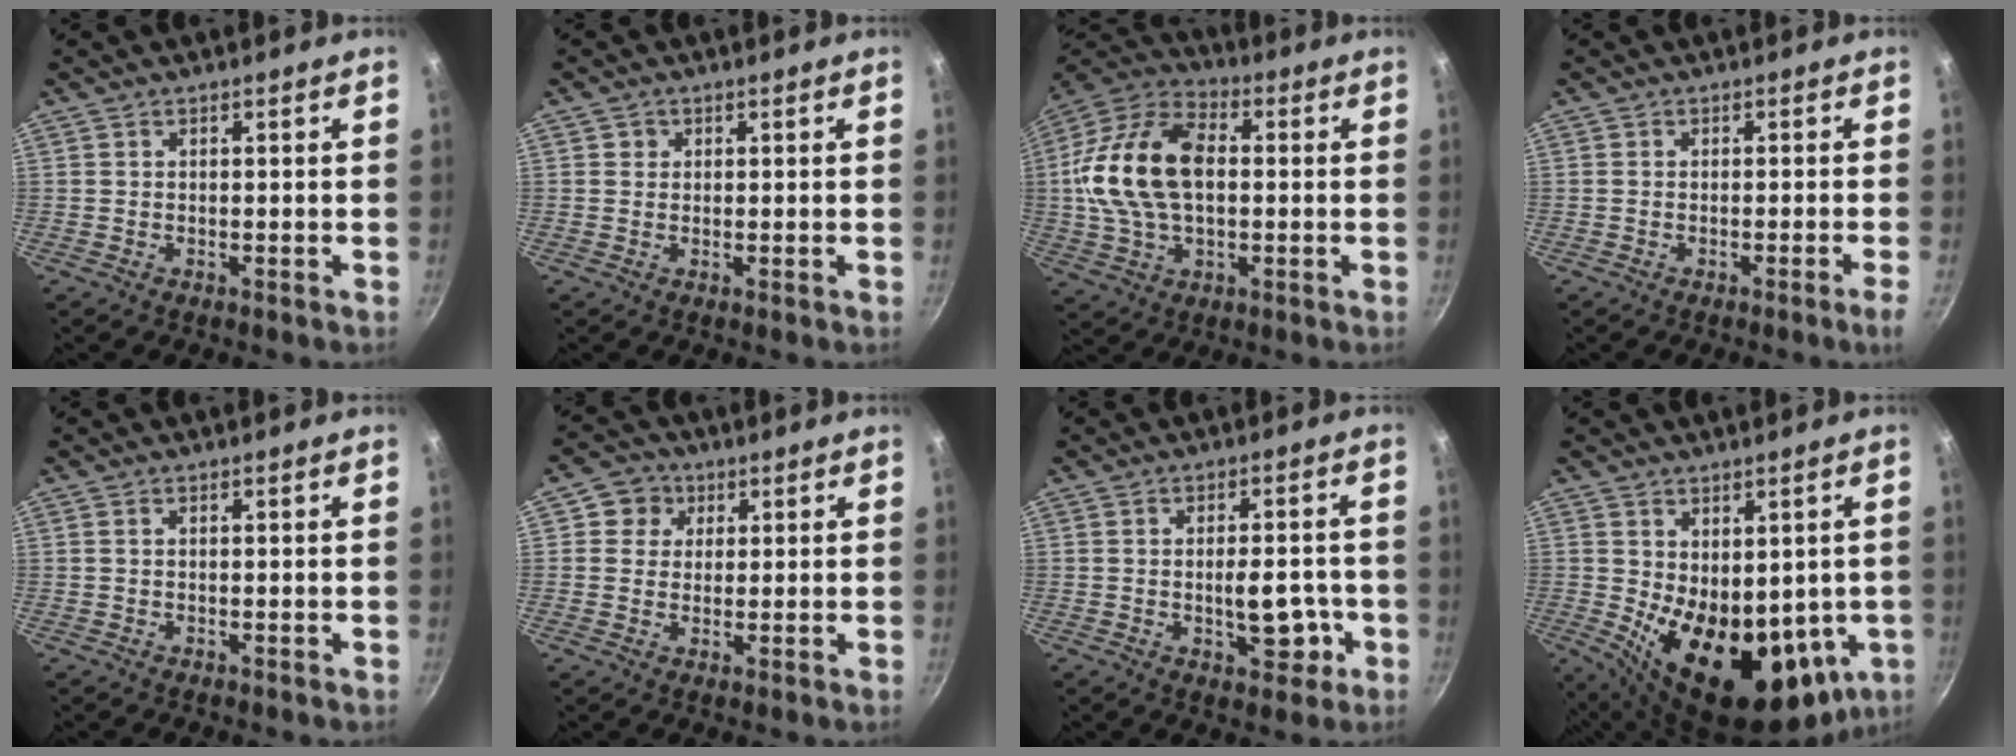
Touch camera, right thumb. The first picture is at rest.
{"total": 1.3, "force": [0.3, 1.2, 0.2], "torque": [0.002, 0.001, 0.002]}
{"total": 19.6, "force": [1.1, 12.4, 15.2], "torque": [-0.276, 0.030, 0.008]}
{"total": 2.1, "force": [-1.1, -0.5, 1.7], "torque": [-0.039, 0.009, -0.017]}
{"total": 0.0}
{"total": 5.3, "force": [1.8, 4.9, 1.1], "torque": [0.021, 0.001, 0.018]}
{"total": 7.8, "force": [-1.9, 3.9, 6.5], "torque": [-0.062, 0.008, -0.022]}
{"total": 18.6, "force": [-1.7, 10.7, 15.1], "torque": [-0.192, -0.038, 0.006]}